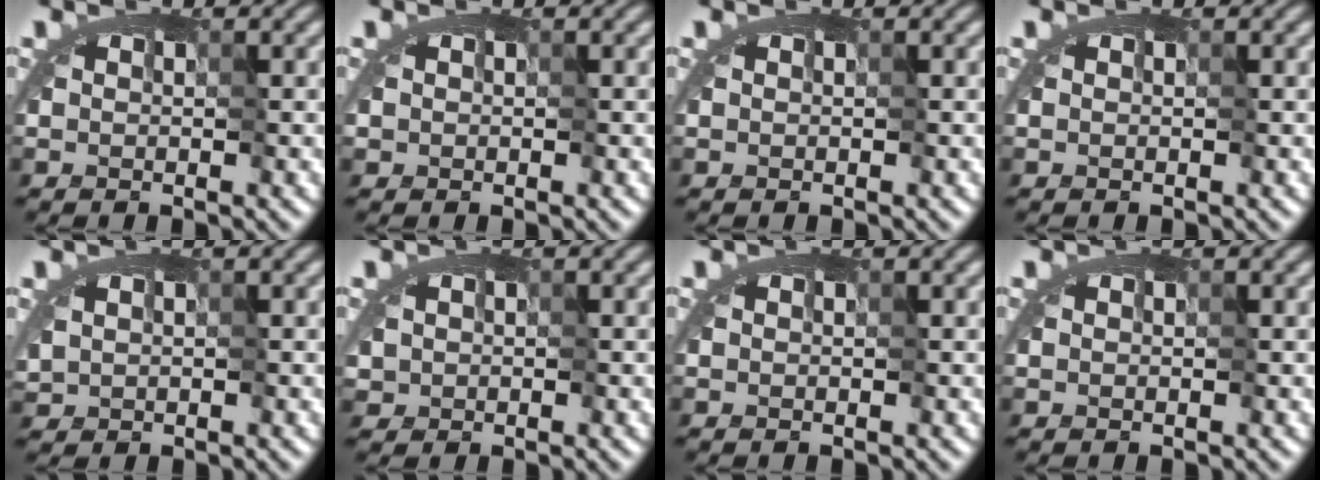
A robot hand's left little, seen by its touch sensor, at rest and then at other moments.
{"total": 0.6, "force": [0.3, 0.5, 0.2], "torque": [-0.005, 0.001, 0.003]}
{"total": 0.0}
{"total": 0.0}
{"total": 1.2, "force": [0.4, 0.9, 0.6], "torque": [-0.016, 0.001, 0.009]}
{"total": 1.3, "force": [0.4, 1.1, 0.5], "torque": [-0.010, 0.004, 0.006]}
{"total": 0.0}
{"total": 0.0}